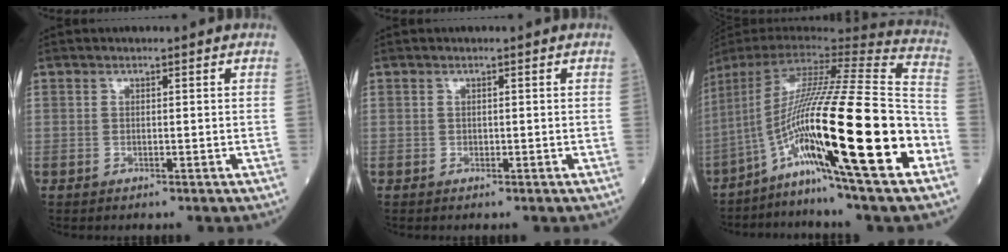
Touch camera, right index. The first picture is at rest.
{"total": 0.0}
{"total": 28.3, "force": [-9.6, 0.3, 26.6], "torque": [-0.448, -0.030, -0.176]}